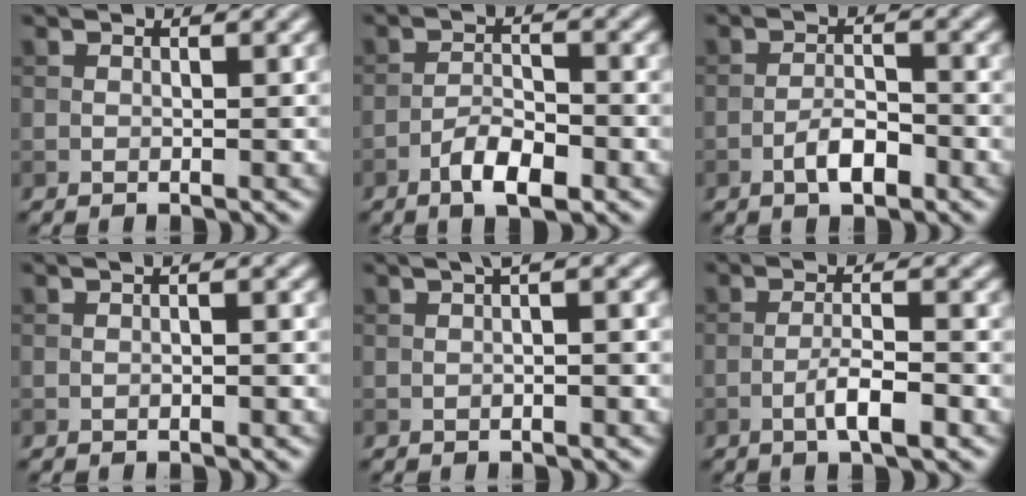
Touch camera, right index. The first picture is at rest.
{"total": 4.0, "force": [-2.4, 1.3, 3.0], "torque": [-0.052, 0.007, -0.046]}
{"total": 3.0, "force": [-1.7, 1.1, 2.2], "torque": [-0.037, 0.007, -0.033]}
{"total": 1.5, "force": [0.0, 0.5, 1.4], "torque": [-0.010, -0.009, -0.007]}
{"total": 2.9, "force": [0.6, 1.0, 2.7], "torque": [-0.017, 0.008, -0.004]}
{"total": 3.5, "force": [-1.7, 0.7, 3.0], "torque": [-0.056, 0.007, -0.035]}